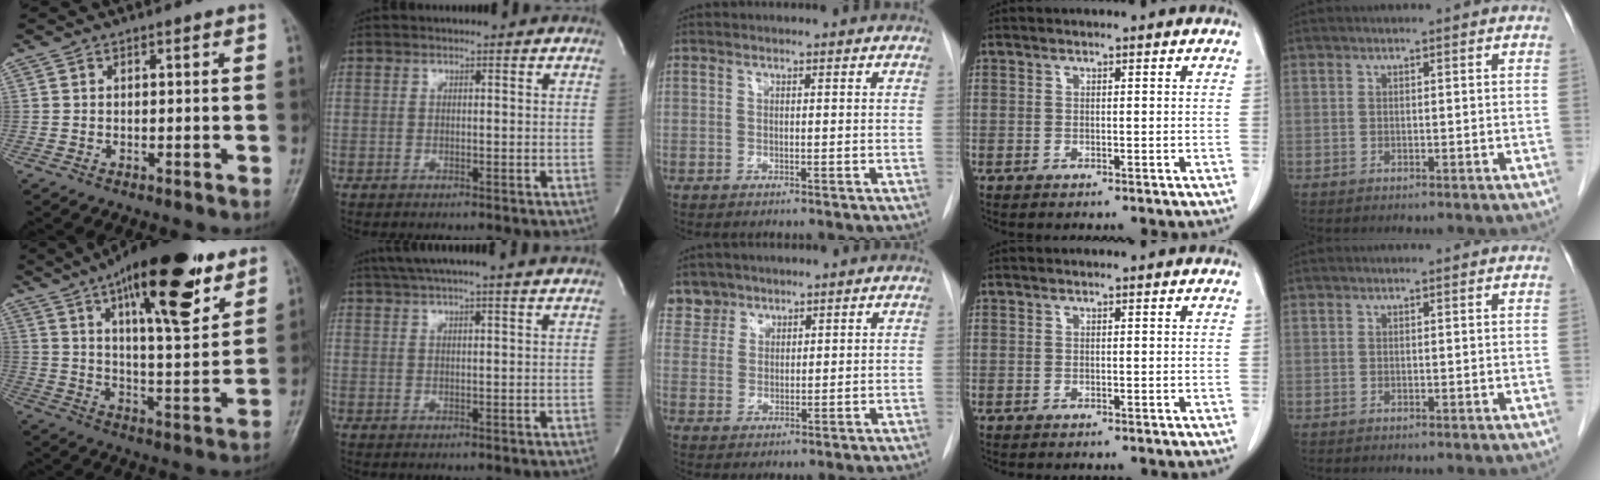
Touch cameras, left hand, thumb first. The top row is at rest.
{"thumb": {"total": 24.1, "force": [14.2, 7.6, 18.0], "torque": [-0.255, -0.049, 0.221]}, "index": {"total": 11.4, "force": [9.7, -0.6, 5.8], "torque": [-0.101, 0.027, 0.123]}, "middle": {"total": 4.2, "force": [3.4, 2.3, -0.5], "torque": [0.022, 0.004, 0.065]}}